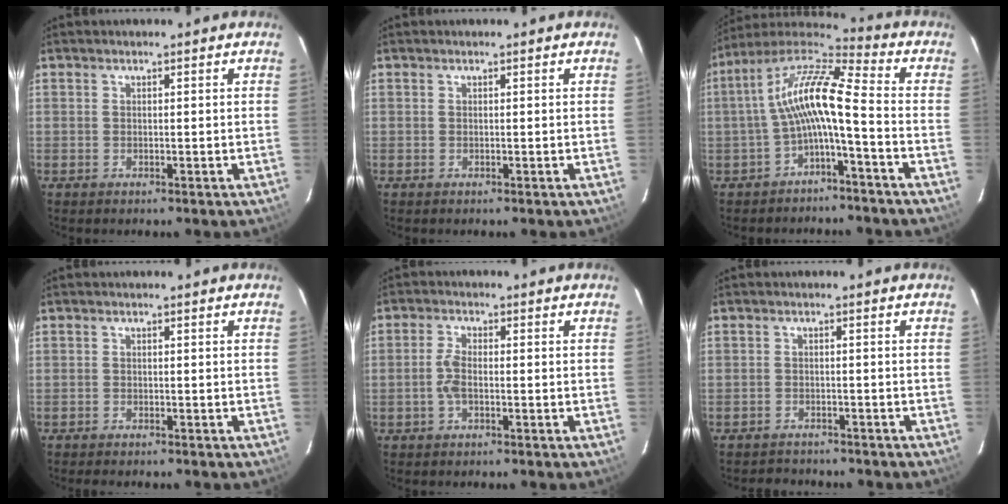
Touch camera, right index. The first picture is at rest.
{"total": 0.0}
{"total": 11.9, "force": [-2.1, 2.1, 11.5], "torque": [-0.233, 0.023, -0.046]}
{"total": 2.0, "force": [-1.9, 0.4, 0.6], "torque": [-0.018, -0.005, -0.031]}
{"total": 3.2, "force": [-0.9, 1.4, 2.8], "torque": [-0.065, 0.005, -0.019]}
{"total": 4.9, "force": [-4.5, 1.9, 0.7], "torque": [-0.023, 0.006, -0.064]}